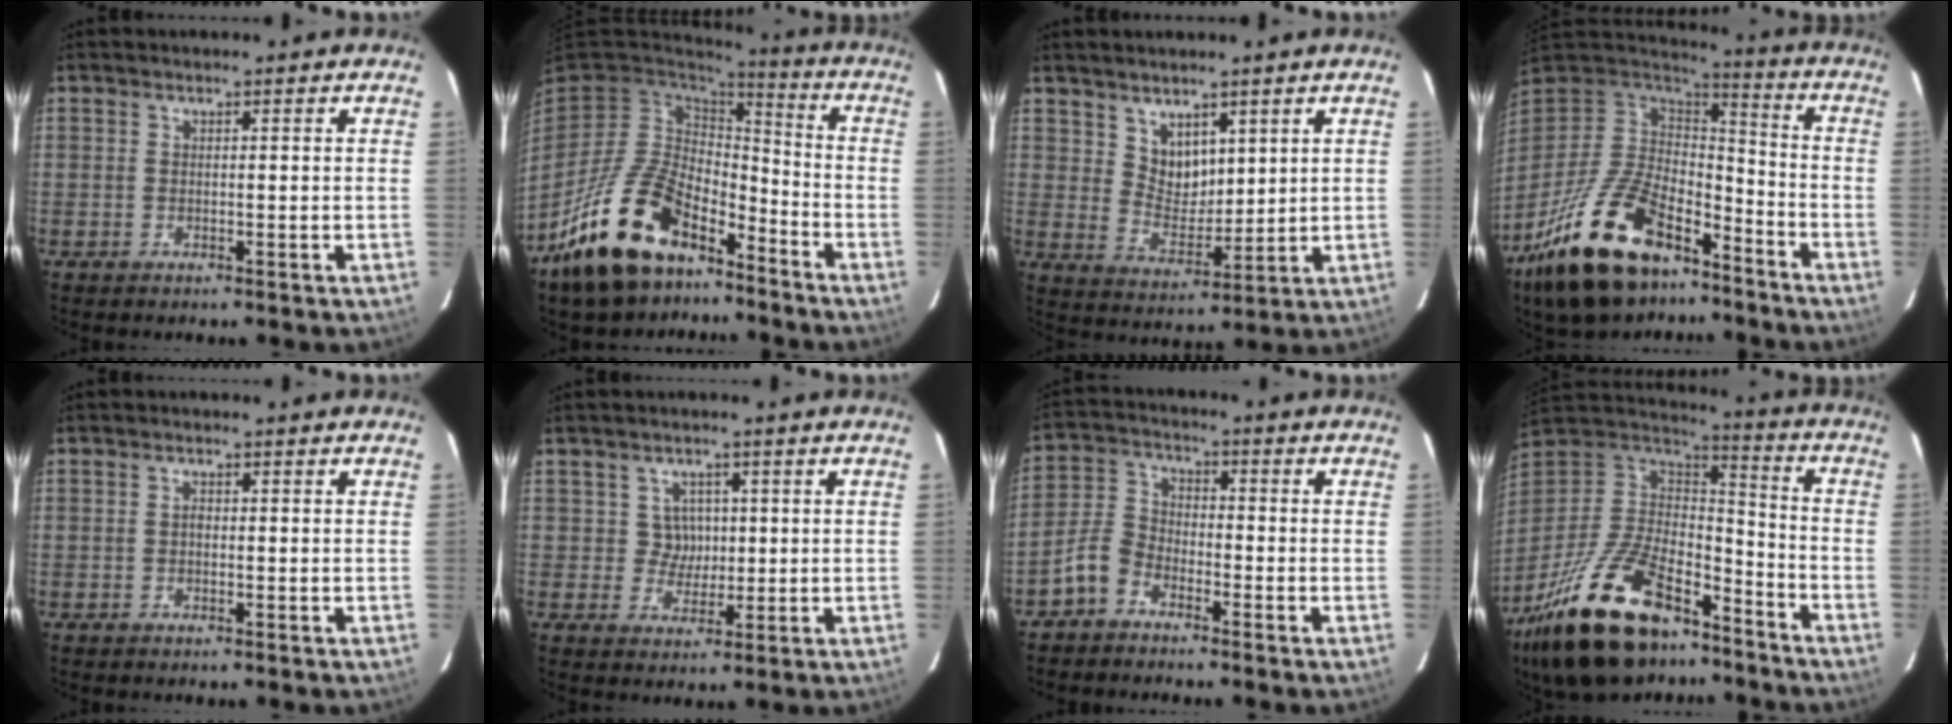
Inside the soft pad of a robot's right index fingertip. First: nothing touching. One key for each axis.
{"total": 20.6, "fx": -13.2, "fy": 10.6, "fz": 11.7, "tx": -0.248, "ty": -0.005, "tz": -0.218}
{"total": 6.4, "fx": 4.0, "fy": 4.2, "fz": 2.6, "tx": -0.036, "ty": 0.001, "tz": 0.084}
{"total": 25.3, "fx": -16.3, "fy": 12.1, "fz": 15.0, "tx": -0.304, "ty": -0.015, "tz": -0.266}
{"total": 0.6, "fx": -0.2, "fy": 0.4, "fz": 0.3, "tx": -0.004, "ty": 0.003, "tz": -0.004}
{"total": 2.5, "fx": 0.7, "fy": 2.4, "fz": 0.2, "tx": 0.000, "ty": 0.007, "tz": 0.012}
{"total": 5.8, "fx": -4.1, "fy": 3.2, "fz": 2.5, "tx": -0.059, "ty": 0.019, "tz": -0.089}
{"total": 28.7, "fx": -19.3, "fy": 12.9, "fz": 16.8, "tx": -0.341, "ty": -0.010, "tz": -0.308}